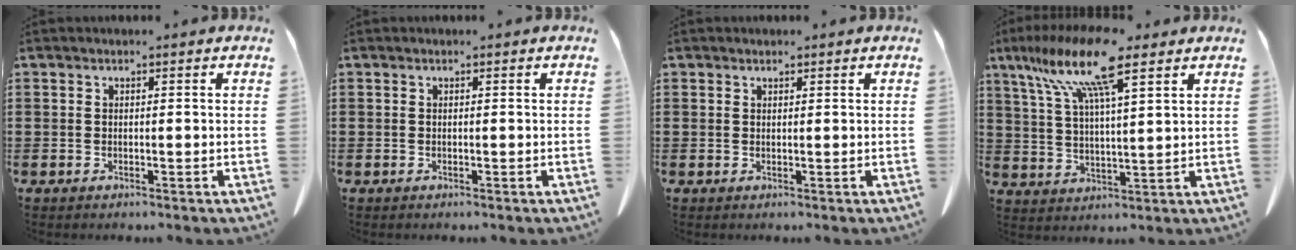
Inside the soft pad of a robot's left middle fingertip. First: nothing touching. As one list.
[{"total": 0.0}, {"total": 0.8, "force": [0.7, 0.3, 0.1], "torque": [-0.004, 0.000, 0.015]}, {"total": 12.8, "force": [8.5, 1.8, 9.3], "torque": [-0.201, -0.018, 0.144]}]